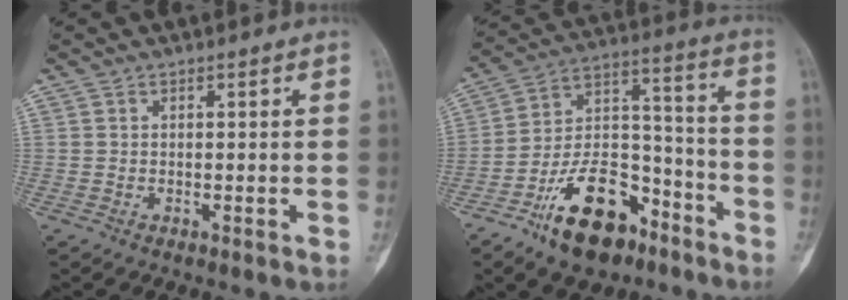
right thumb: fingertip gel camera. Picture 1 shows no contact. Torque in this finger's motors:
{"motor_torque": [2.17, 1.31, 1.40, -1.37, 0.51]}